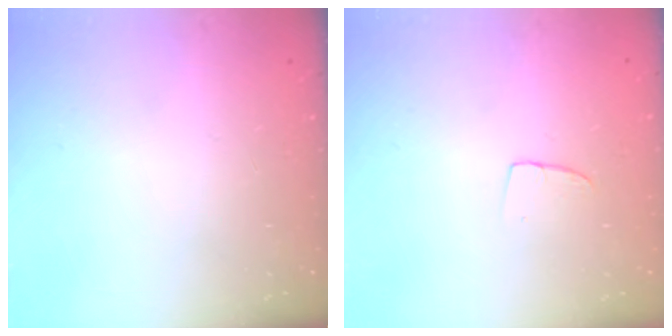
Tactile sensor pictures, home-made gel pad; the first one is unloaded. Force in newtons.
{"total": 2.9, "press": 2.9, "slide": 0.2}